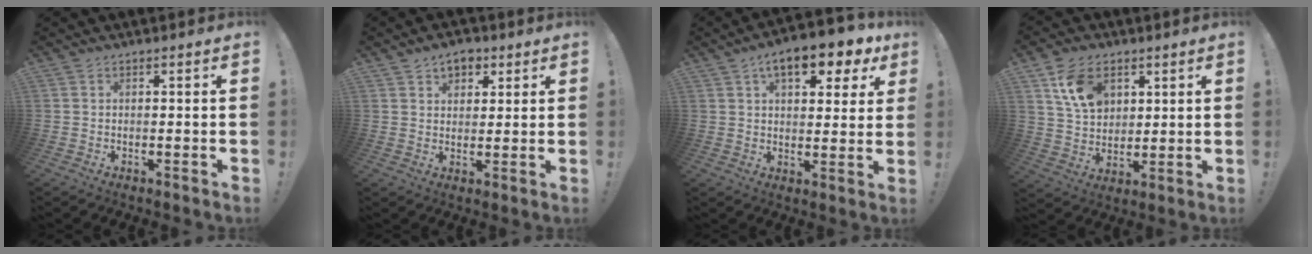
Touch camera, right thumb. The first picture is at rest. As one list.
[{"total": 5.8, "force": [3.3, 4.1, 2.4], "torque": [-0.027, -0.012, 0.058]}, {"total": 12.1, "force": [6.4, 5.4, 8.7], "torque": [-0.122, -0.027, 0.106]}, {"total": 11.9, "force": [5.7, 8.3, 6.3], "torque": [-0.098, -0.016, 0.111]}]